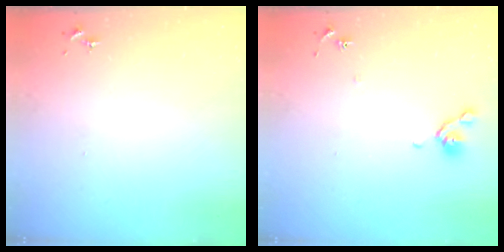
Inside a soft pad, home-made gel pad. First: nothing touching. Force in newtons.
{"total": 6.6, "press": 6.4, "slide": 1.6}